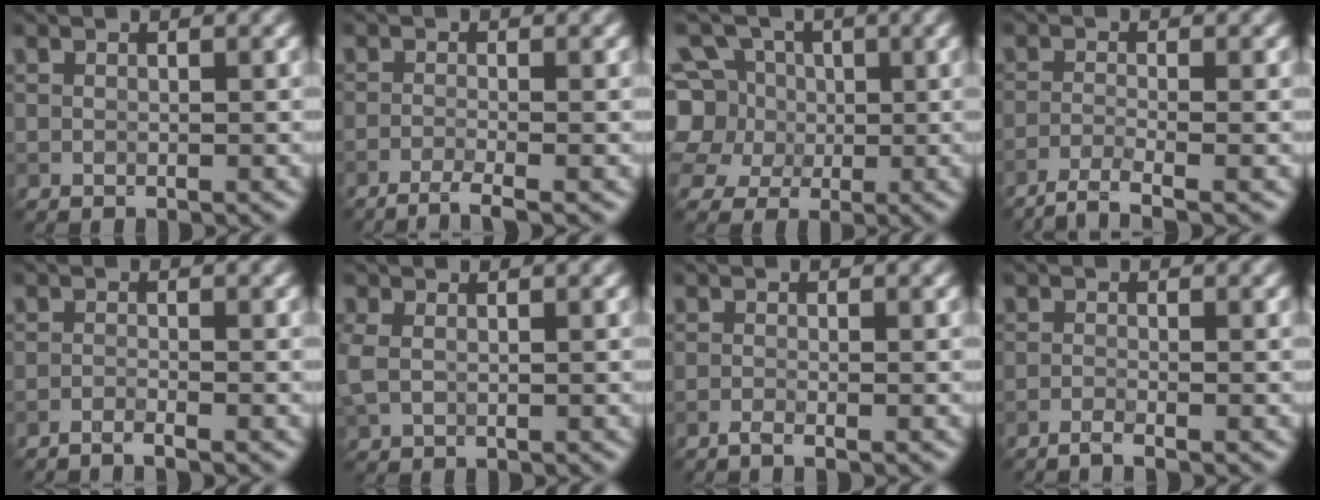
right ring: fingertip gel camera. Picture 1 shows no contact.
{"total": 2.8, "force": [-1.9, 0.4, 1.9], "torque": [-0.035, 0.001, -0.047]}
{"total": 10.1, "force": [2.8, 8.7, 4.5], "torque": [-0.106, 0.038, 0.012]}
{"total": 2.9, "force": [-2.1, 0.4, 2.0], "torque": [-0.036, -0.001, -0.054]}
{"total": 1.6, "force": [-1.4, 0.1, 0.8], "torque": [-0.019, 0.001, -0.035]}
{"total": 1.5, "force": [0.1, 1.0, 1.0], "torque": [-0.032, 0.002, -0.002]}
{"total": 1.0, "force": [-0.8, 0.1, 0.7], "torque": [-0.014, -0.002, -0.021]}
{"total": 1.5, "force": [-1.1, 0.1, 0.9], "torque": [-0.018, 0.000, -0.032]}